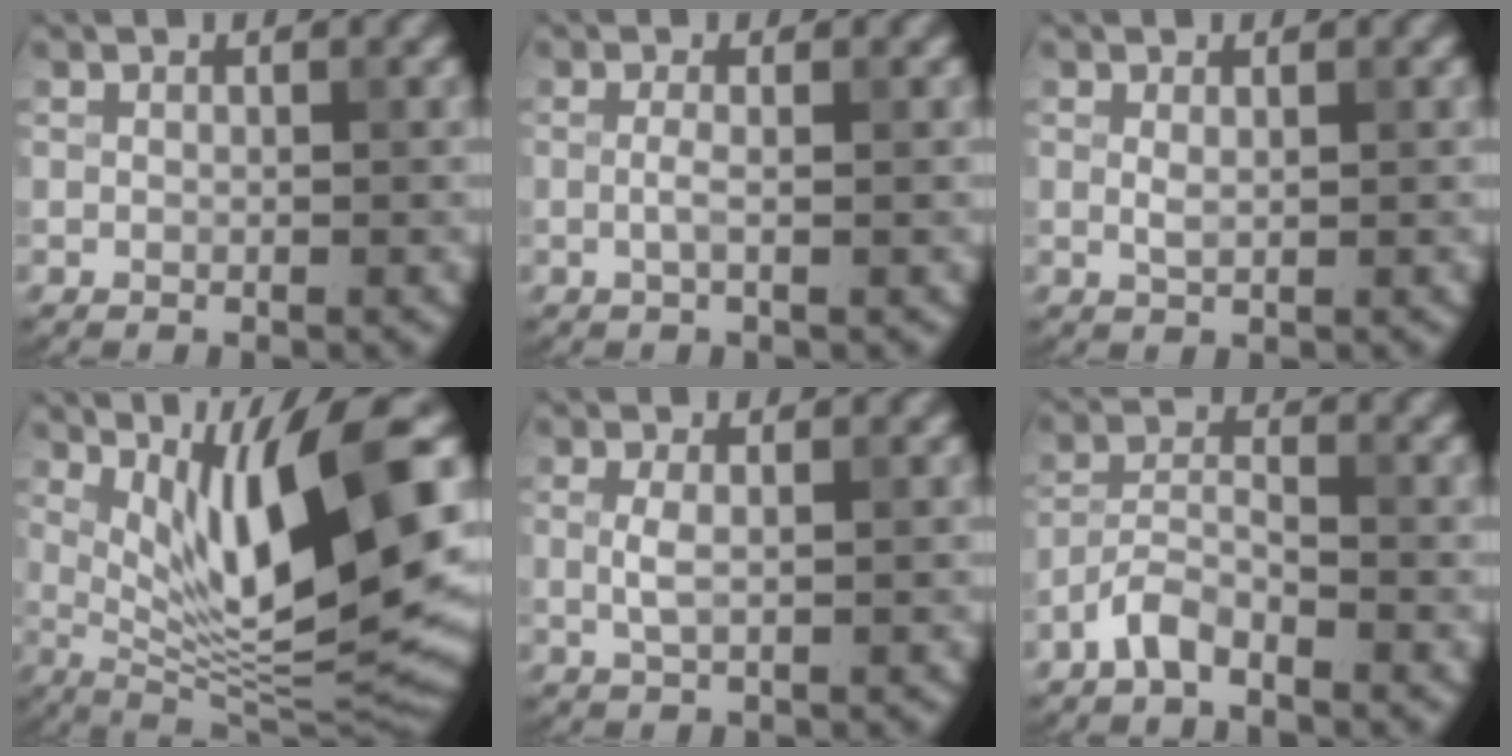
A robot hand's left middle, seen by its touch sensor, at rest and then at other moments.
{"total": 1.3, "force": [-0.1, 0.3, 1.3], "torque": [-0.026, -0.002, -0.004]}
{"total": 0.9, "force": [0.3, 0.3, 0.8], "torque": [-0.016, -0.001, 0.005]}
{"total": 13.3, "force": [3.5, 3.2, 12.4], "torque": [-0.192, -0.005, 0.071]}
{"total": 1.5, "force": [0.2, 0.5, 1.4], "torque": [-0.033, 0.001, 0.004]}
{"total": 2.9, "force": [-2.2, 0.9, 1.7], "torque": [-0.035, 0.010, -0.051]}